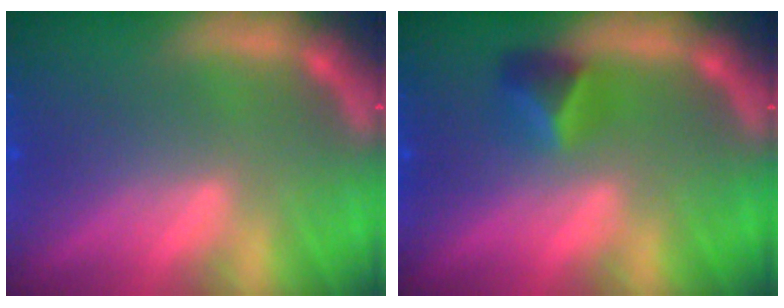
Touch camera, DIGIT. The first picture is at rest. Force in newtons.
{"total": 2.4}